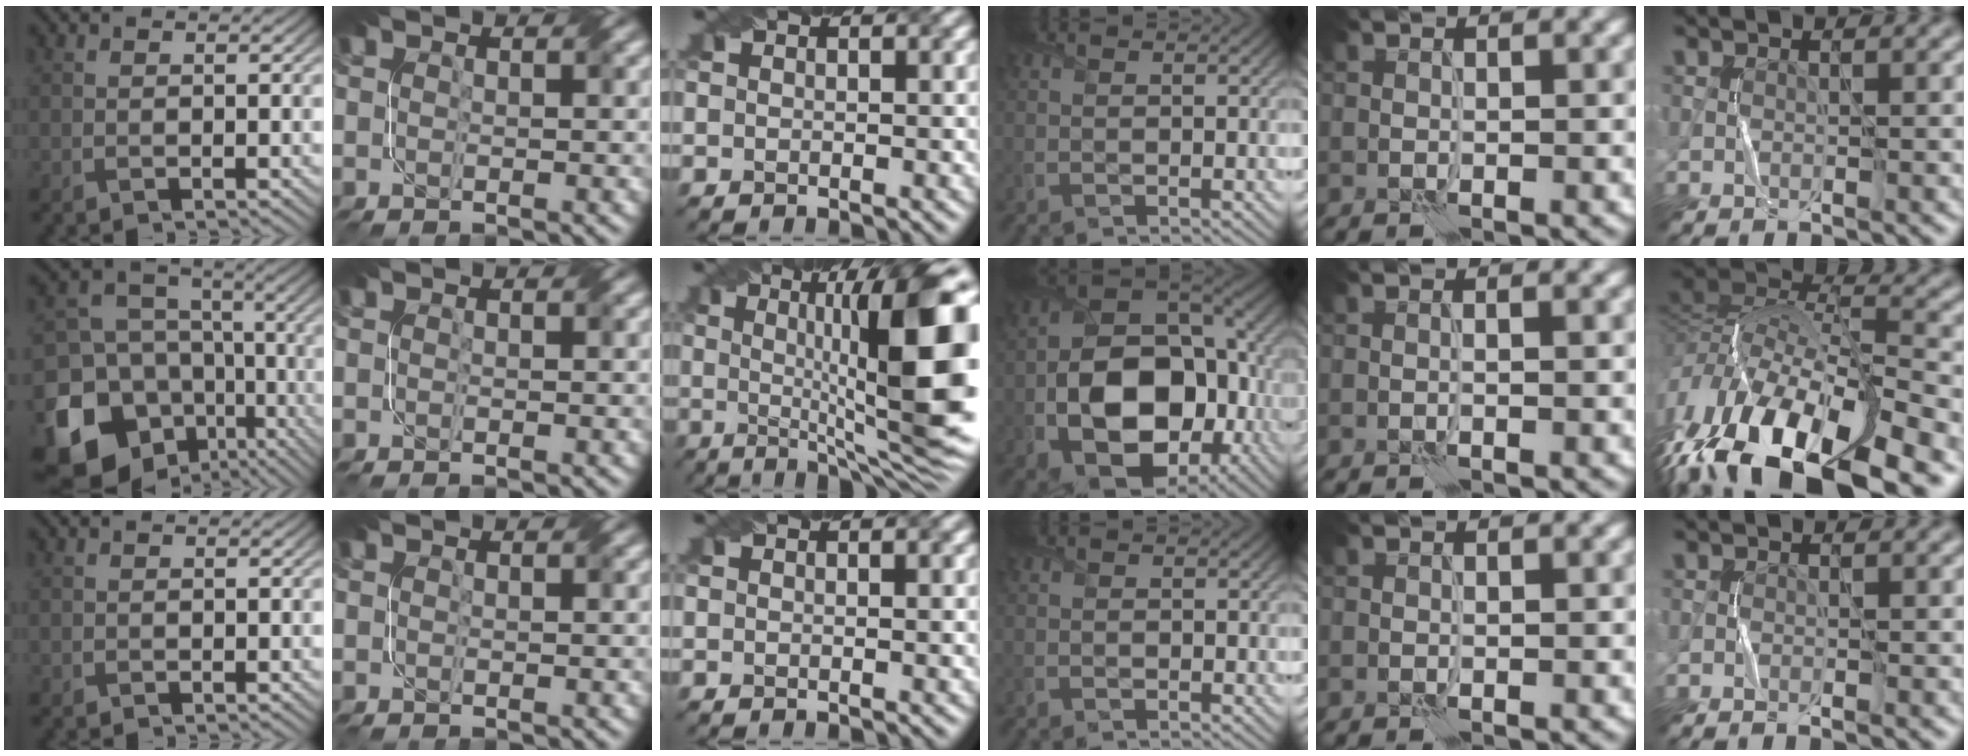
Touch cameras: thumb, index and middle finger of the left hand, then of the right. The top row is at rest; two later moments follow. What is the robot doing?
{"motion": "fold", "object": "netting"}